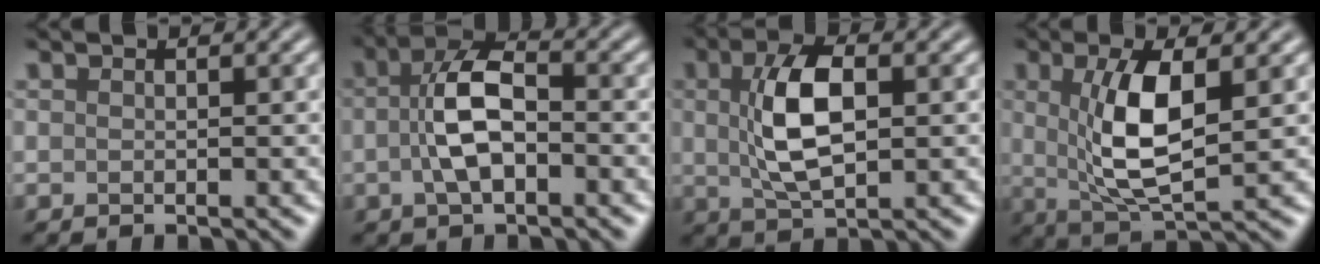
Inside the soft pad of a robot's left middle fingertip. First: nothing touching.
{"total": 5.3, "force": [-0.7, 2.6, 4.6], "torque": [-0.092, 0.008, -0.020]}
{"total": 6.2, "force": [0.9, 2.9, 5.4], "torque": [-0.111, 0.006, 0.017]}
{"total": 6.6, "force": [1.0, 2.3, 6.2], "torque": [-0.124, -0.005, 0.023]}